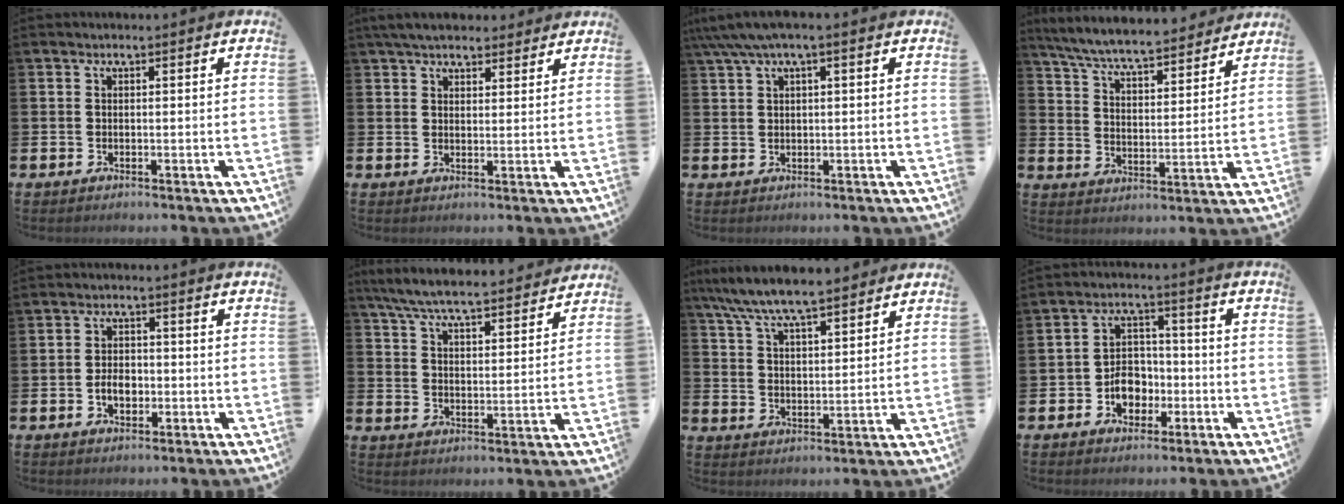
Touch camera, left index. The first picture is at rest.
{"total": 5.1, "force": [4.7, 1.7, 1.3], "torque": [-0.036, -0.009, 0.088]}
{"total": 3.0, "force": [1.6, 0.5, 2.4], "torque": [-0.047, 0.004, 0.029]}
{"total": 7.1, "force": [6.7, 0.7, 2.2], "torque": [-0.068, -0.051, 0.115]}
{"total": 3.2, "force": [-0.8, 2.1, 2.2], "torque": [-0.020, -0.005, -0.022]}
{"total": 7.4, "force": [7.0, 0.7, 2.2], "torque": [-0.066, -0.046, 0.123]}
{"total": 7.9, "force": [7.5, 0.8, 2.4], "torque": [-0.071, -0.035, 0.137]}
{"total": 5.1, "force": [-1.8, 4.0, 2.5], "torque": [-0.039, 0.006, -0.040]}